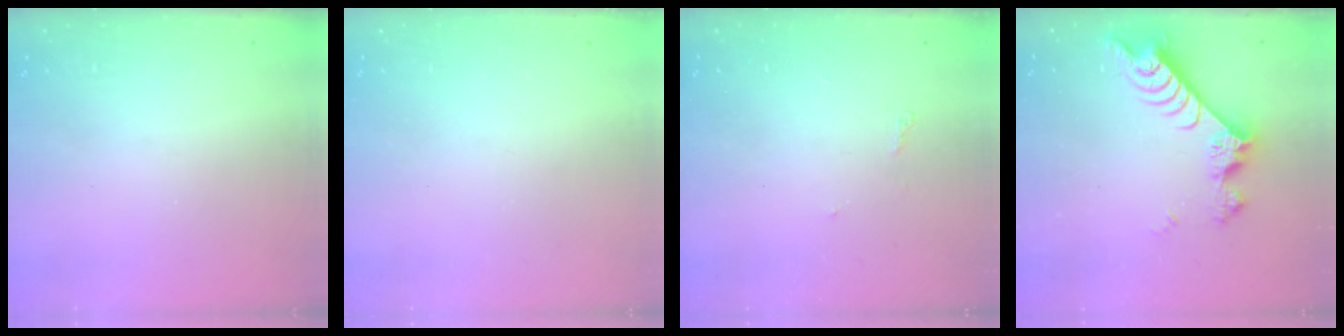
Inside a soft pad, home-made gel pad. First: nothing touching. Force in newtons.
{"total": 0.0}
{"total": 4.4, "press": 4.4, "slide": 0.5}
{"total": 8.6, "press": 8.5, "slide": 1.1}